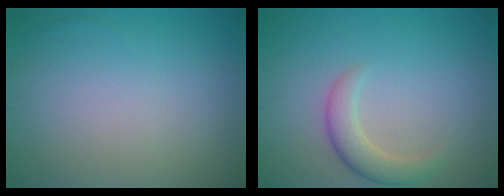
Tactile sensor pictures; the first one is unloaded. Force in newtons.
{"total": 2.9, "press": 2.9, "slide": 0.2}